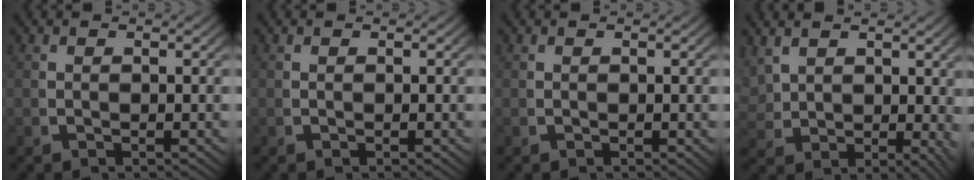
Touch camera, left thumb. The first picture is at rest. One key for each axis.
{"total": 0.0}
{"total": 0.0}
{"total": 3.5, "fx": 1.8, "fy": 2.0, "fz": 2.1, "tx": -0.035, "ty": -0.014, "tz": 0.051}